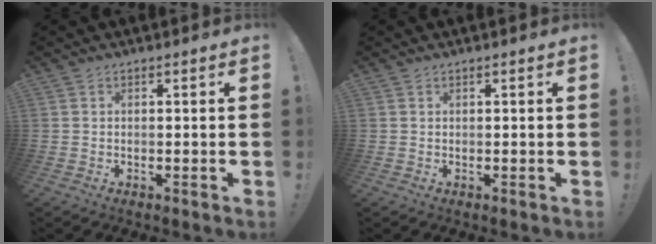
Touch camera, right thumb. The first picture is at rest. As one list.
[{"total": 0.0}]